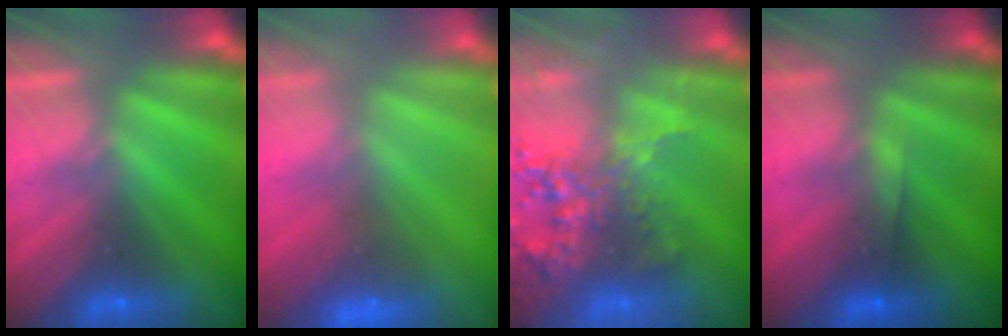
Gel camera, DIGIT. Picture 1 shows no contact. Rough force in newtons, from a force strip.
{"total": 6.6}
{"total": 8.3}
{"total": 4.6}